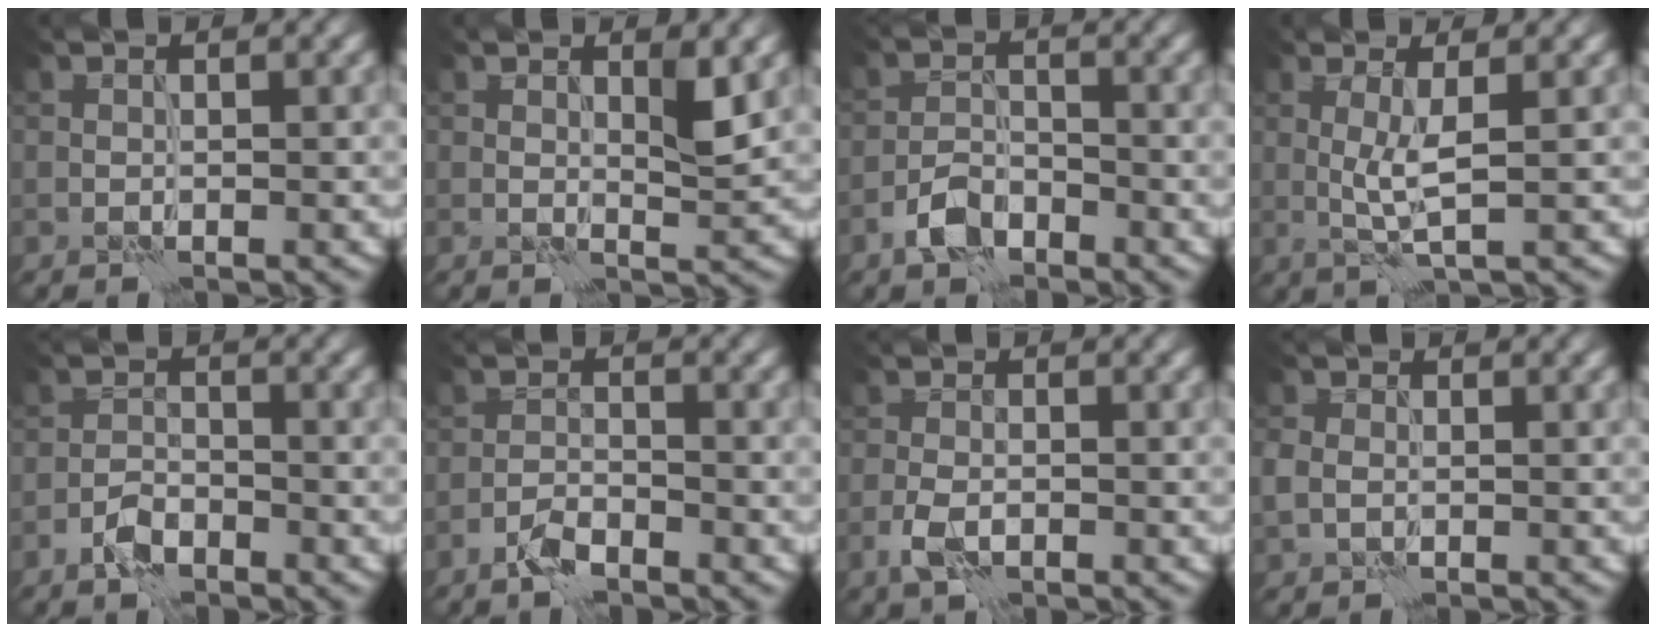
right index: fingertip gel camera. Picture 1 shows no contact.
{"total": 1.9, "force": [0.8, 0.4, 1.6], "torque": [-0.024, -0.006, 0.016]}
{"total": 3.1, "force": [-2.2, 1.6, 1.6], "torque": [-0.029, 0.006, -0.049]}
{"total": 2.4, "force": [0.2, 0.1, 2.4], "torque": [-0.052, -0.001, 0.005]}
{"total": 2.3, "force": [-1.6, 1.0, 1.3], "torque": [-0.022, 0.005, -0.037]}
{"total": 2.2, "force": [-1.7, 0.7, 1.2], "torque": [-0.023, 0.004, -0.039]}
{"total": 2.5, "force": [-1.2, 1.3, 1.7], "torque": [-0.040, -0.002, -0.030]}
{"total": 1.9, "force": [-0.2, 1.7, 1.0], "torque": [-0.028, -0.001, -0.002]}